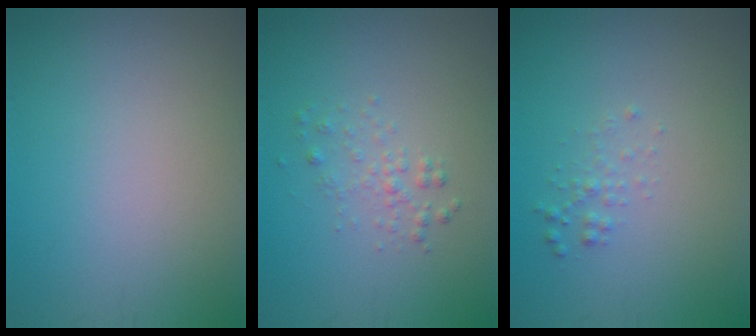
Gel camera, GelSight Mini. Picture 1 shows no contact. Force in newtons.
{"total": 1.3, "press": 1.3, "slide": 0.1}
{"total": 0.9, "press": 0.9, "slide": 0.1}